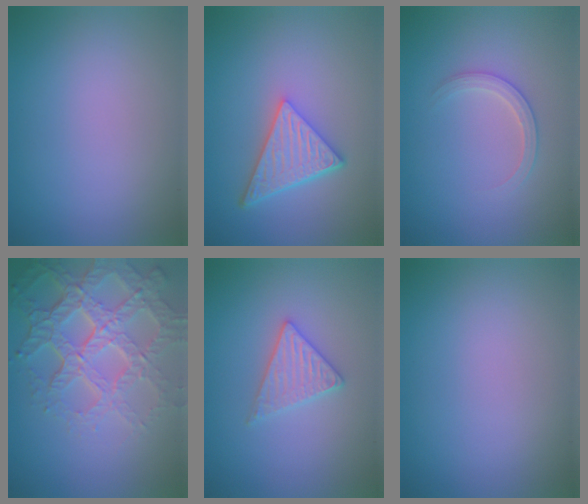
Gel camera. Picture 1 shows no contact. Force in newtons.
{"total": 5.4, "press": 4.1, "slide": 3.6}
{"total": 1.9, "press": 1.9, "slide": 0.2}
{"total": 7.6, "press": 5.3, "slide": 5.4}
{"total": 2.6, "press": 2.6, "slide": 0.3}
{"total": 0.0}